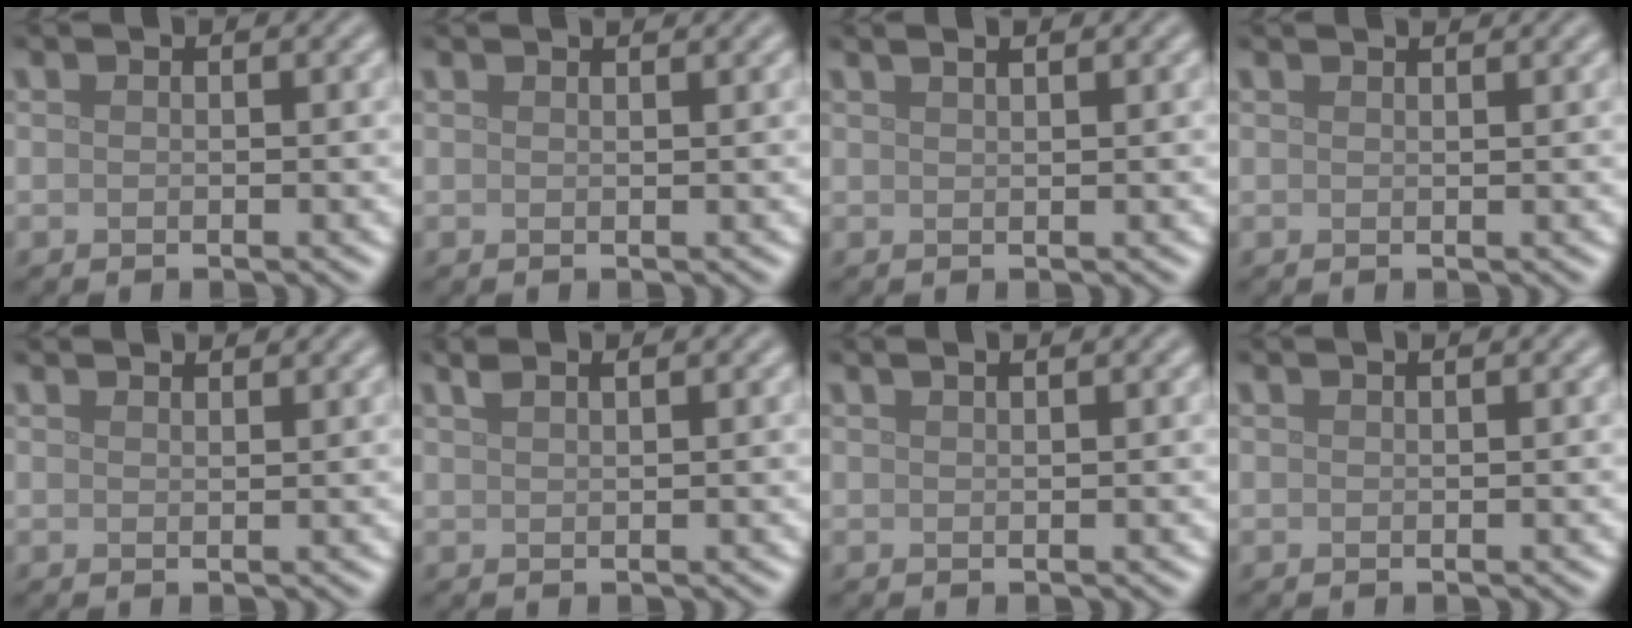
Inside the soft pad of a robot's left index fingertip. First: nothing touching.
{"total": 1.4, "force": [1.3, 0.3, 0.5], "torque": [-0.007, -0.001, 0.008]}
{"total": 2.7, "force": [1.7, 1.1, 1.7], "torque": [-0.006, 0.013, -0.006]}
{"total": 1.6, "force": [1.5, 0.4, 0.6], "torque": [-0.005, 0.000, 0.007]}
{"total": 2.8, "force": [2.5, 0.6, 1.0], "torque": [-0.005, 0.004, 0.017]}
{"total": 1.6, "force": [1.2, 0.4, 0.9], "torque": [-0.013, 0.006, 0.016]}
{"total": 2.4, "force": [1.6, 1.0, 1.5], "torque": [-0.003, 0.007, -0.007]}
{"total": 1.0, "force": [0.7, 0.3, 0.7], "torque": [-0.006, 0.000, 0.003]}